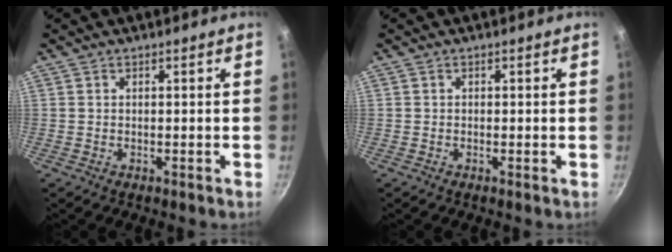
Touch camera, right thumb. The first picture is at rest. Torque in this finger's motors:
{"motor_torque": [-0.31, -0.17, 0.17, -0.07, -0.01]}